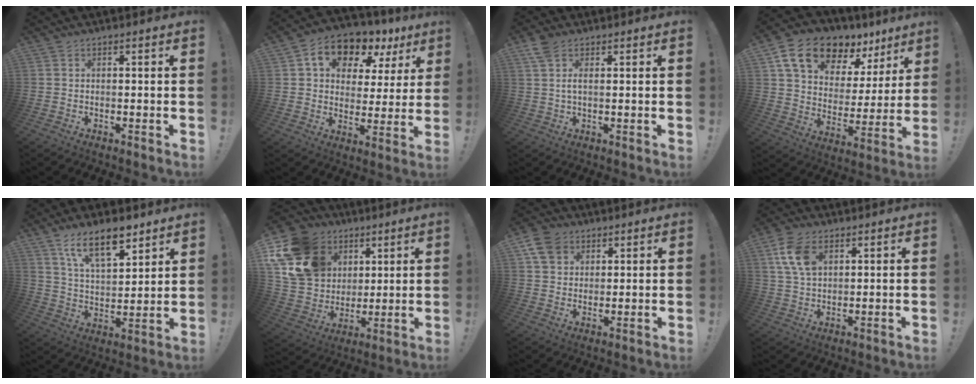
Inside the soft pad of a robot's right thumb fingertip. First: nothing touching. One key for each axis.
{"total": 12.4, "fx": 7.4, "fy": 7.5, "fz": 6.6, "tx": -0.109, "ty": -0.044, "tz": 0.130}
{"total": 3.7, "fx": 1.9, "fy": 1.6, "fz": 2.8, "tx": -0.055, "ty": -0.003, "tz": 0.034}
{"total": 17.0, "fx": 12.0, "fy": 8.5, "fz": 8.5, "tx": -0.147, "ty": -0.077, "tz": 0.219}
{"total": 13.8, "fx": 9.5, "fy": 5.3, "fz": 8.6, "tx": -0.140, "ty": -0.049, "tz": 0.167}
{"total": 20.7, "fx": 8.2, "fy": 16.5, "fz": 9.4, "tx": -0.174, "ty": -0.030, "tz": 0.186}
{"total": 8.6, "fx": 4.6, "fy": 6.5, "fz": 3.2, "tx": -0.042, "ty": -0.023, "tz": 0.089}
{"total": 9.9, "fx": 4.0, "fy": 6.2, "fz": 6.6, "tx": -0.130, "ty": -0.003, "tz": 0.078}